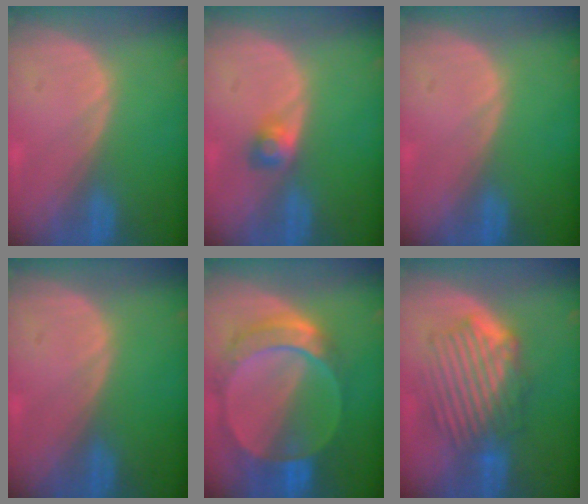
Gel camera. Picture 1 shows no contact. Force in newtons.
{"total": 2.5, "press": 2.4, "slide": 0.7}
{"total": 0.0}
{"total": 0.0}
{"total": 9.5, "press": 8.2, "slide": 4.8}
{"total": 9.0, "press": 8.2, "slide": 3.6}